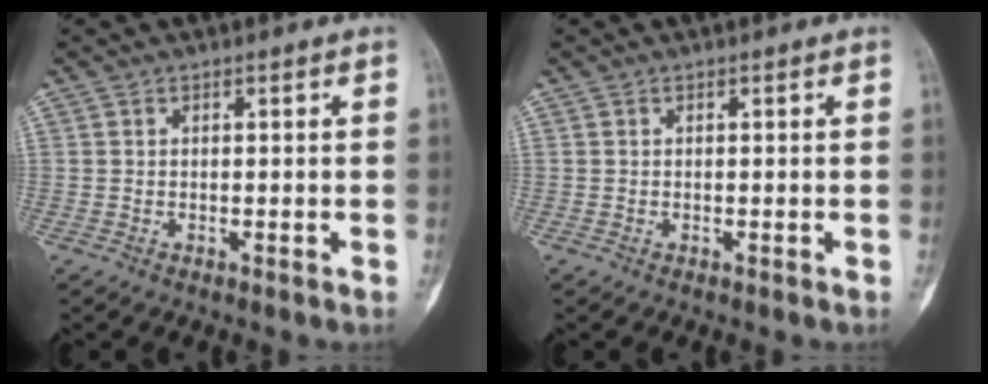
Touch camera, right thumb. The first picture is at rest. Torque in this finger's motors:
{"motor_torque": [0.14, 0.47, 0.23, 0.03, 0.07]}